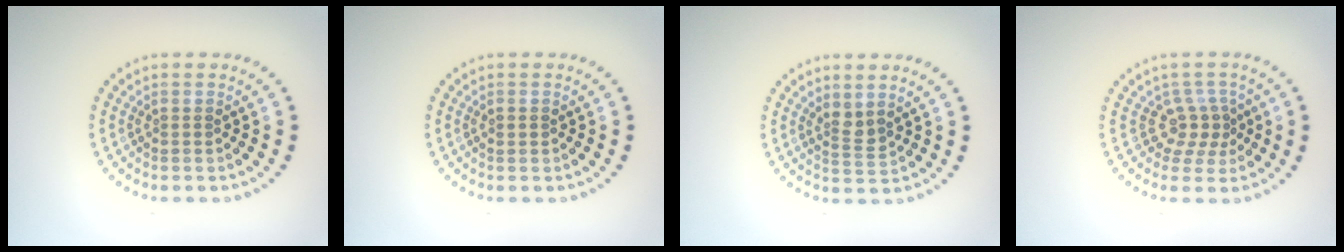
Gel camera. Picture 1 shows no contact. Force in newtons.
{"total": 0.9, "press": 0.9, "slide": 0.1}
{"total": 1.7, "press": 1.4, "slide": 1.1}
{"total": 2.5, "press": 1.8, "slide": 1.8}